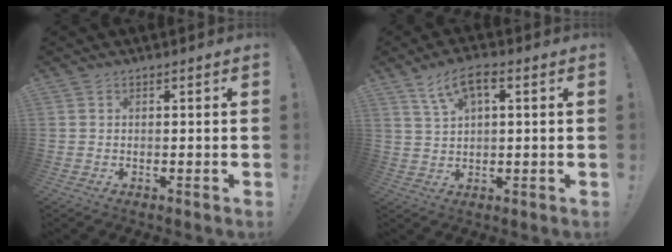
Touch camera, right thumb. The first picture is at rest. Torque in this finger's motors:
{"motor_torque": [0.01, 0.01, 0.07, 0.07, 0.21]}